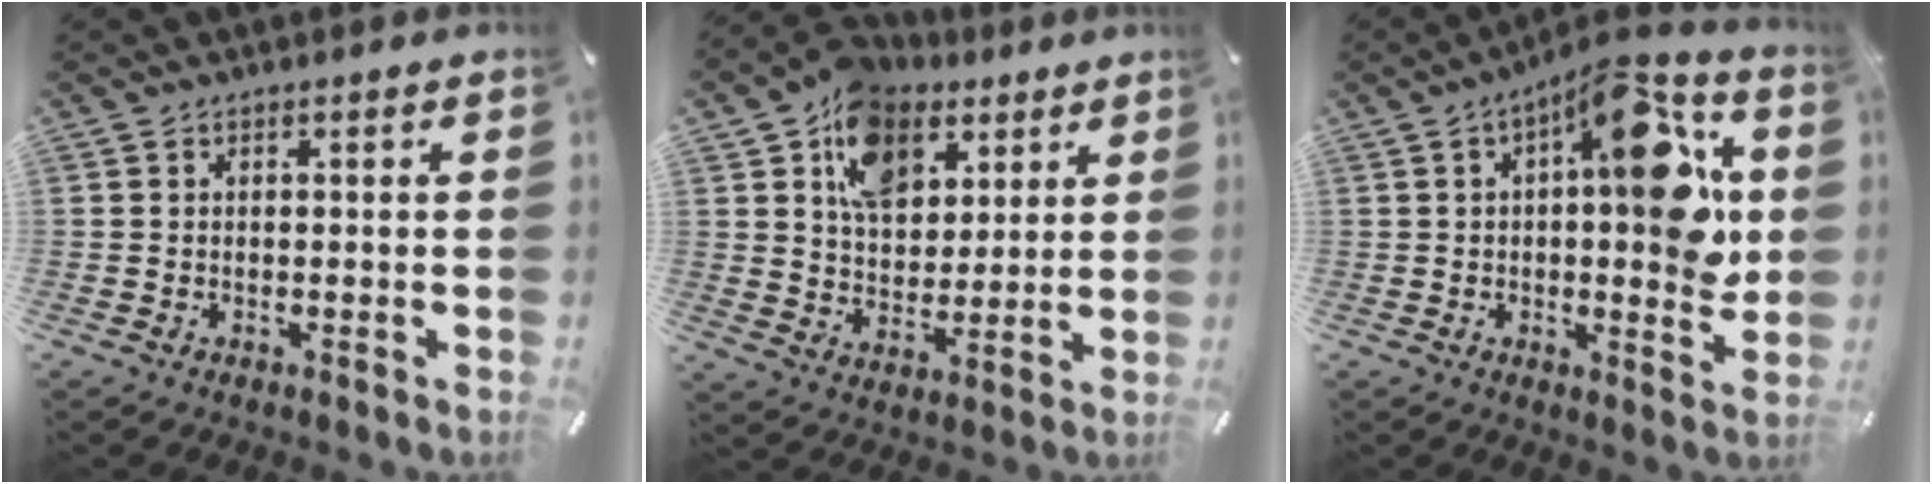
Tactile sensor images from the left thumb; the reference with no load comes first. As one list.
[{"total": 13.0, "force": [7.0, 9.3, 5.7], "torque": [-0.106, -0.033, 0.131]}, {"total": 18.1, "force": [4.9, 7.0, 16.0], "torque": [-0.206, -0.026, 0.074]}]